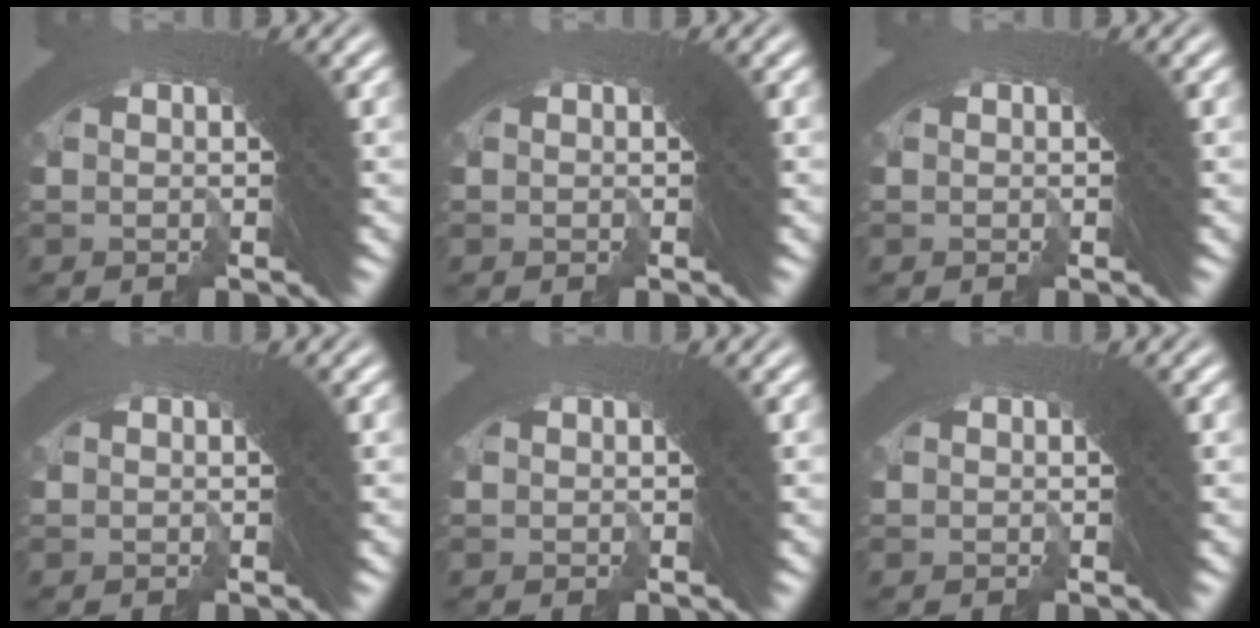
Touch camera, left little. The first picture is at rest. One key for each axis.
{"total": 0.0}
{"total": 0.0}
{"total": 0.0}
{"total": 0.0}
{"total": 0.0}